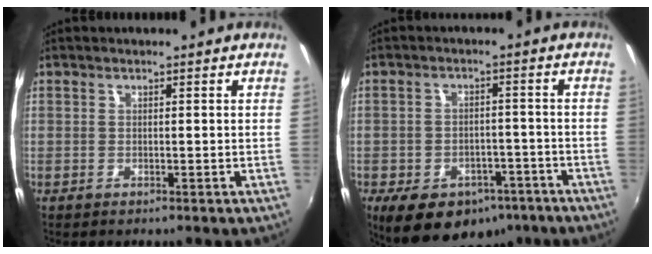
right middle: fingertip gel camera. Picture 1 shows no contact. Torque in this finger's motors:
{"motor_torque": [1.13, -0.99, 0.19, 0.06]}